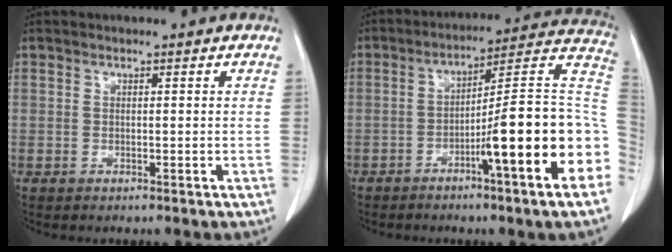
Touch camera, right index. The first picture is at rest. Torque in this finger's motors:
{"motor_torque": [2.14, 0.00, 1.05, 0.21]}